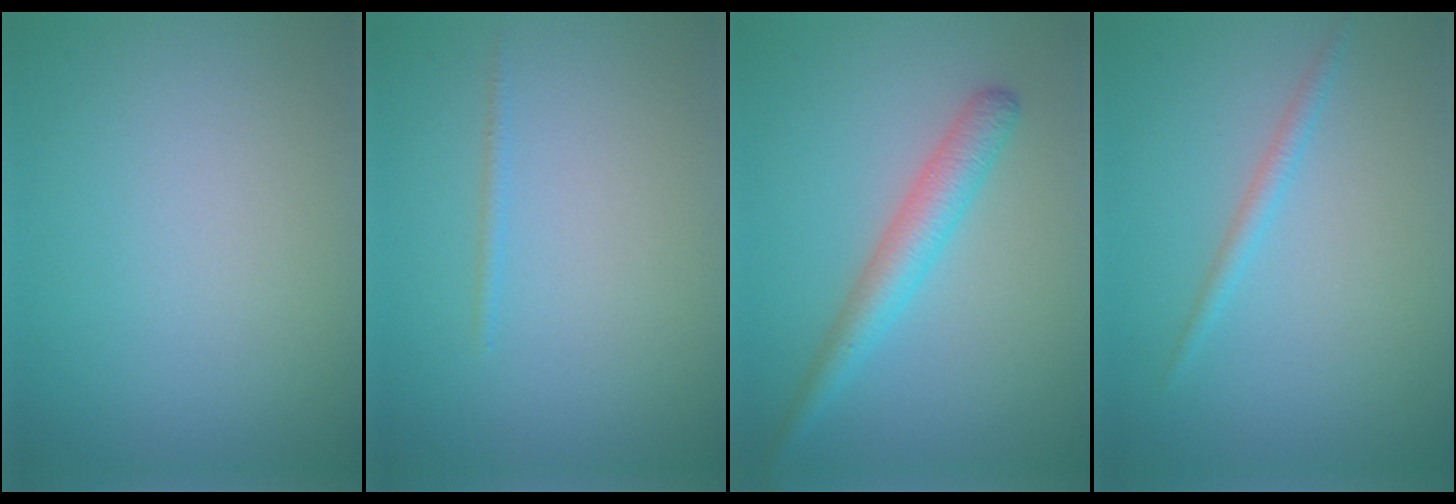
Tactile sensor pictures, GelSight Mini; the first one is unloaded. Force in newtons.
{"total": 0.6, "press": 0.6, "slide": 0.1}
{"total": 3.4, "press": 3.4, "slide": 0.1}
{"total": 1.3, "press": 1.3, "slide": 0.1}